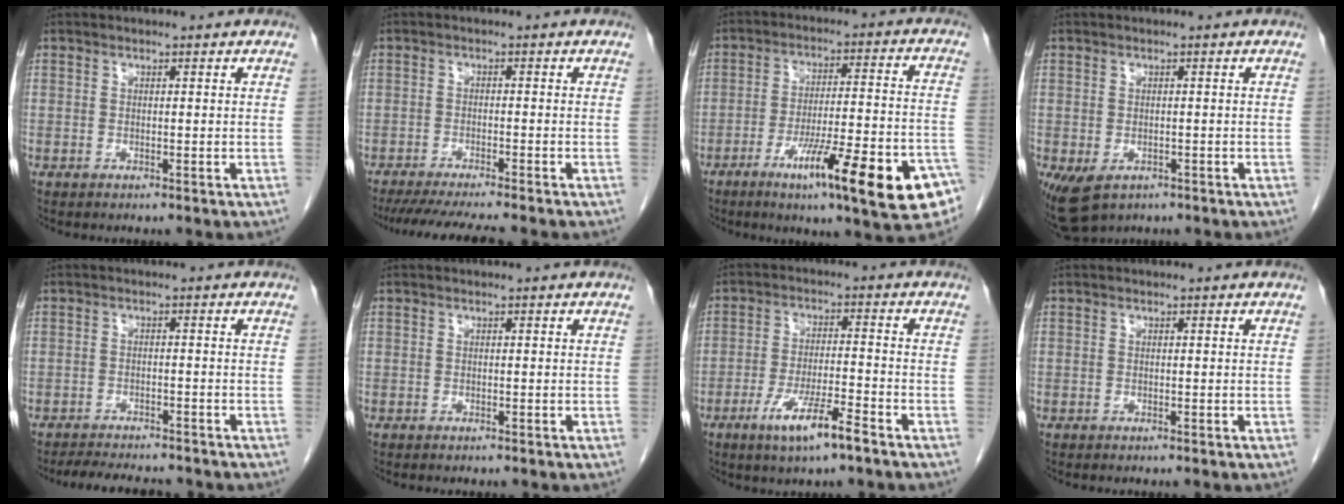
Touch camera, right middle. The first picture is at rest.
{"total": 10.3, "force": [-9.0, 0.0, 4.9], "torque": [-0.062, -0.021, -0.138]}
{"total": 18.3, "force": [-9.7, 1.7, 15.5], "torque": [-0.185, -0.004, -0.140]}
{"total": 4.8, "force": [-2.5, 3.2, 2.6], "torque": [-0.042, -0.008, -0.032]}
{"total": 8.1, "force": [-7.5, 1.6, 2.7], "torque": [-0.041, -0.004, -0.106]}
{"total": 0.9, "force": [-0.8, 0.2, 0.3], "torque": [-0.008, -0.002, -0.010]}
{"total": 7.7, "force": [-4.8, 0.6, 6.0], "torque": [-0.114, -0.011, -0.085]}
{"total": 0.6, "force": [-0.5, 0.1, 0.2], "torque": [-0.006, -0.002, -0.009]}